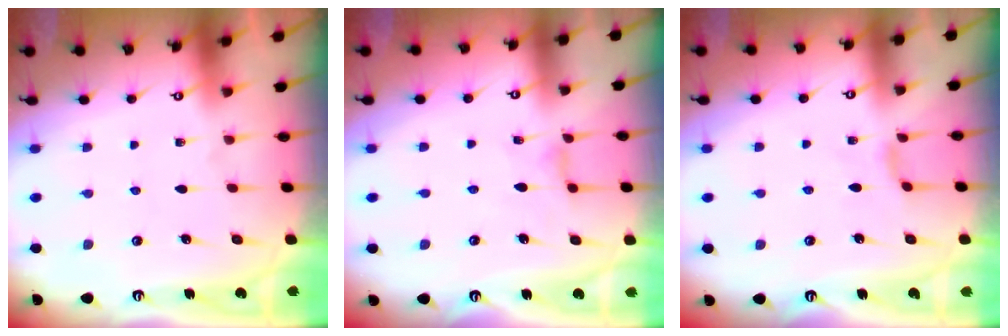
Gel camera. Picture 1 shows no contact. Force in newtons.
{"total": 2.1, "press": 2.0, "slide": 0.4}
{"total": 2.6, "press": 2.6, "slide": 0.5}